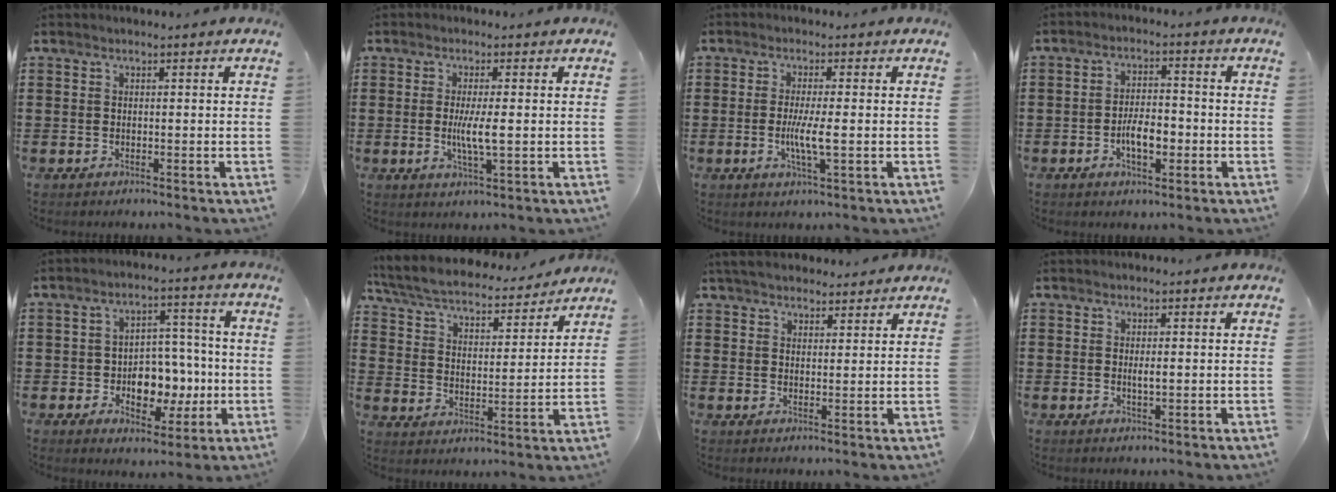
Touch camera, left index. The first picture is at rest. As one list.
[{"total": 4.7, "force": [-0.1, 0.6, 4.6], "torque": [-0.088, -0.006, -0.006]}, {"total": 4.9, "force": [-0.6, 0.4, 4.9], "torque": [-0.092, -0.005, -0.015]}, {"total": 5.3, "force": [-1.5, 2.4, 4.5], "torque": [-0.077, 0.003, -0.031]}, {"total": 7.6, "force": [-1.3, 5.8, 4.8], "torque": [-0.072, 0.013, -0.022]}, {"total": 5.9, "force": [5.5, 0.7, 2.2], "torque": [-0.068, -0.035, 0.090]}, {"total": 4.0, "force": [3.8, 1.0, 0.9], "torque": [-0.029, -0.003, 0.072]}, {"total": 1.6, "force": [0.1, 0.3, 1.6], "torque": [-0.029, -0.002, 0.002]}]